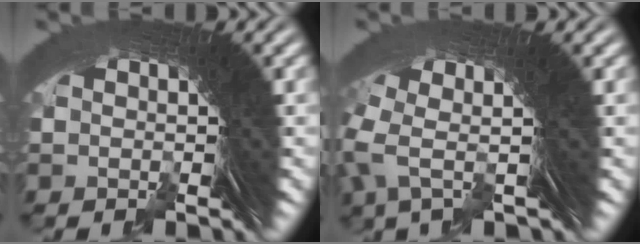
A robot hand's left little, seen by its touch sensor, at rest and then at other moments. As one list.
[{"total": 6.8, "force": [2.5, 2.4, 5.9], "torque": [-0.102, 0.015, 0.027]}]